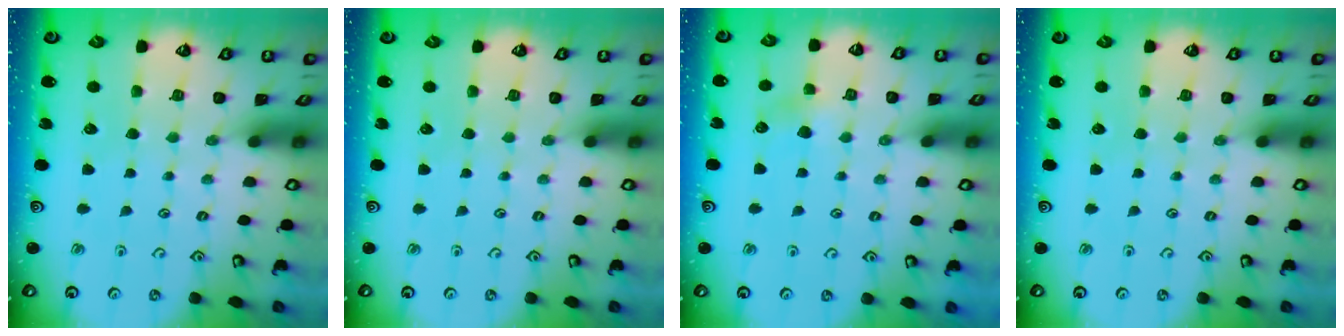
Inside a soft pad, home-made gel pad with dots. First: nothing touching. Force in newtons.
{"total": 0.0}
{"total": 3.9, "press": 3.8, "slide": 0.5}
{"total": 0.0}